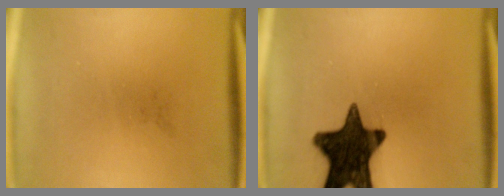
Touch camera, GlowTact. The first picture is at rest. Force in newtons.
{"total": 16.3}